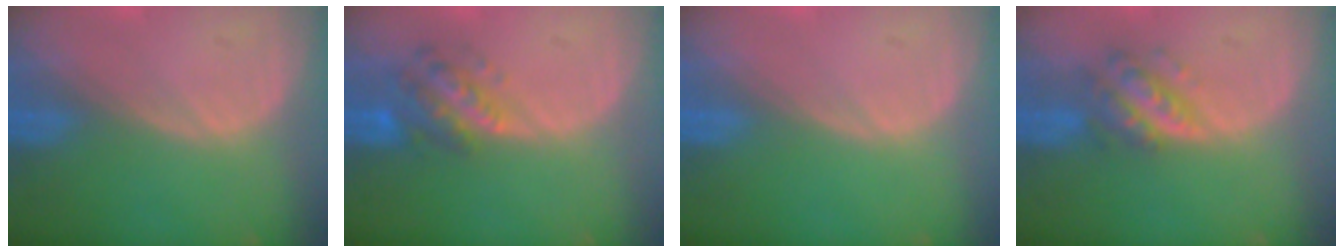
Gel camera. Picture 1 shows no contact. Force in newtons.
{"total": 6.0, "press": 5.8, "slide": 1.6}
{"total": 0.0}
{"total": 5.5, "press": 5.1, "slide": 2.0}